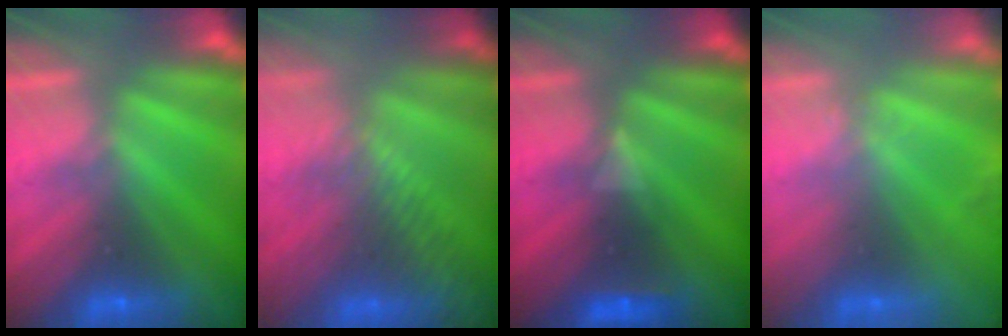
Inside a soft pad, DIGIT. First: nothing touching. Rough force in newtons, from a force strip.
{"total": 7.8}
{"total": 2.9}
{"total": 2.6}